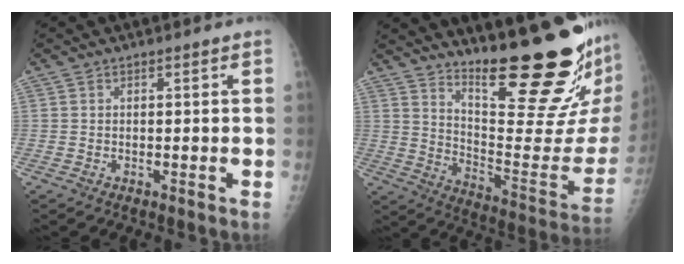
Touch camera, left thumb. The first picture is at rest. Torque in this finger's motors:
{"motor_torque": [0.32, 0.04, -0.03, -0.67, 0.25]}